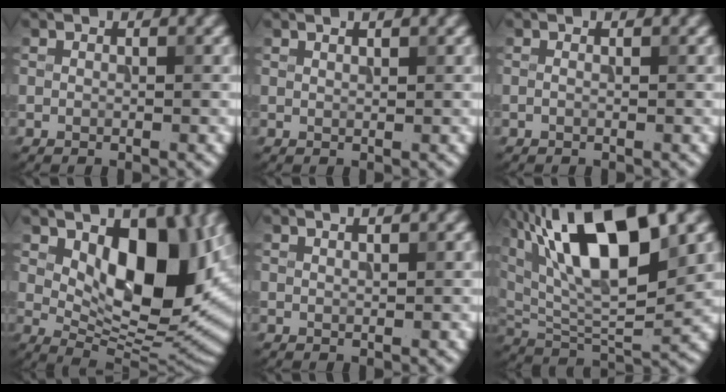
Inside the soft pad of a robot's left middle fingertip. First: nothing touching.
{"total": 0.9, "force": [0.7, 0.1, 0.6], "torque": [-0.006, 0.001, 0.009]}
{"total": 0.6, "force": [0.1, 0.1, 0.6], "torque": [-0.011, -0.002, -0.004]}
{"total": 11.8, "force": [3.1, 5.8, 9.8], "torque": [-0.139, -0.009, 0.055]}
{"total": 1.3, "force": [0.9, 0.3, 0.9], "torque": [-0.005, -0.001, 0.006]}
{"total": 14.3, "force": [6.4, 5.4, 11.7], "torque": [-0.193, 0.014, 0.106]}